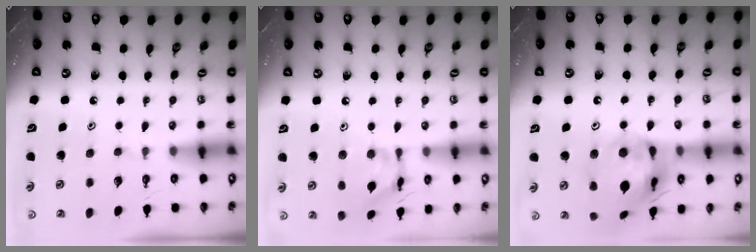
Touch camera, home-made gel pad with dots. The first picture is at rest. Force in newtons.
{"total": 12.1, "press": 12.1, "slide": 0.9}
{"total": 19.0, "press": 18.9, "slide": 2.3}